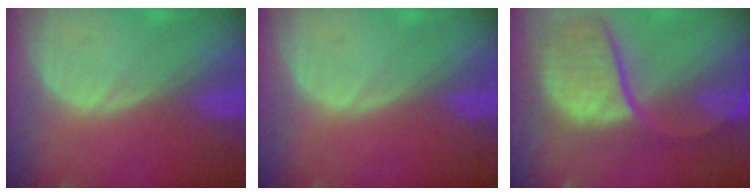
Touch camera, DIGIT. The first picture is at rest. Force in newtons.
{"total": 0.0}
{"total": 11.7, "press": 9.8, "slide": 6.4}